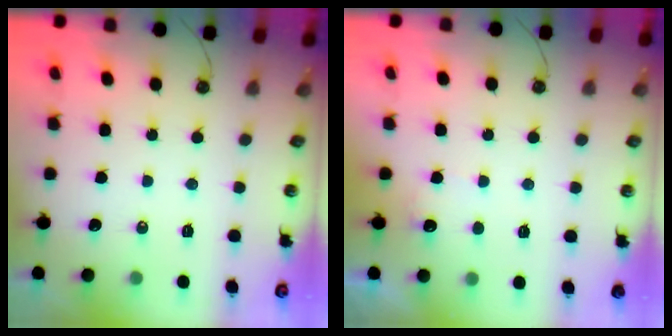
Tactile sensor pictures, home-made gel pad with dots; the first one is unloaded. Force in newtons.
{"total": 4.4, "press": 4.3, "slide": 0.6}